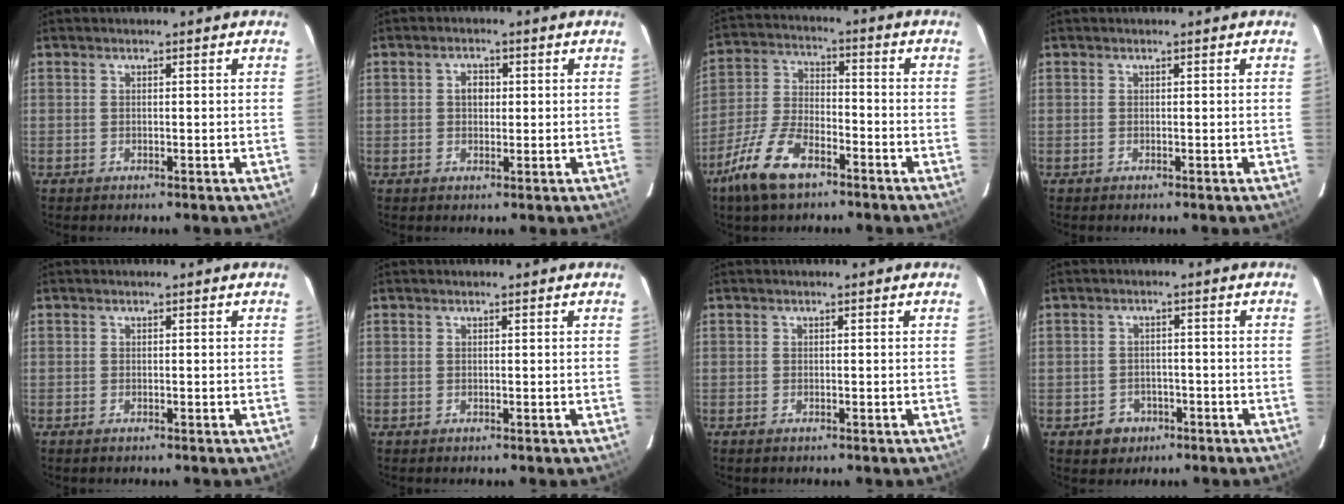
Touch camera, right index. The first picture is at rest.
{"total": 2.6, "force": [0.4, 2.0, 1.6], "torque": [-0.024, 0.008, 0.005]}
{"total": 12.4, "force": [-8.2, 5.0, 7.9], "torque": [-0.180, -0.007, -0.157]}
{"total": 0.0}
{"total": 0.6, "force": [-0.5, 0.2, 0.3], "torque": [-0.007, -0.002, -0.011]}
{"total": 0.0}
{"total": 0.8, "force": [-0.6, 0.3, 0.4], "torque": [-0.008, -0.003, -0.013]}
{"total": 4.6, "force": [-2.3, 3.9, 0.7], "torque": [-0.029, 0.013, -0.025]}